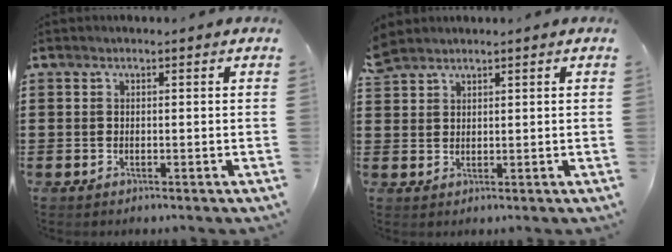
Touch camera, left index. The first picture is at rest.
{"total": 2.5, "force": [2.3, 0.8, 0.5], "torque": [-0.016, 0.001, 0.047]}